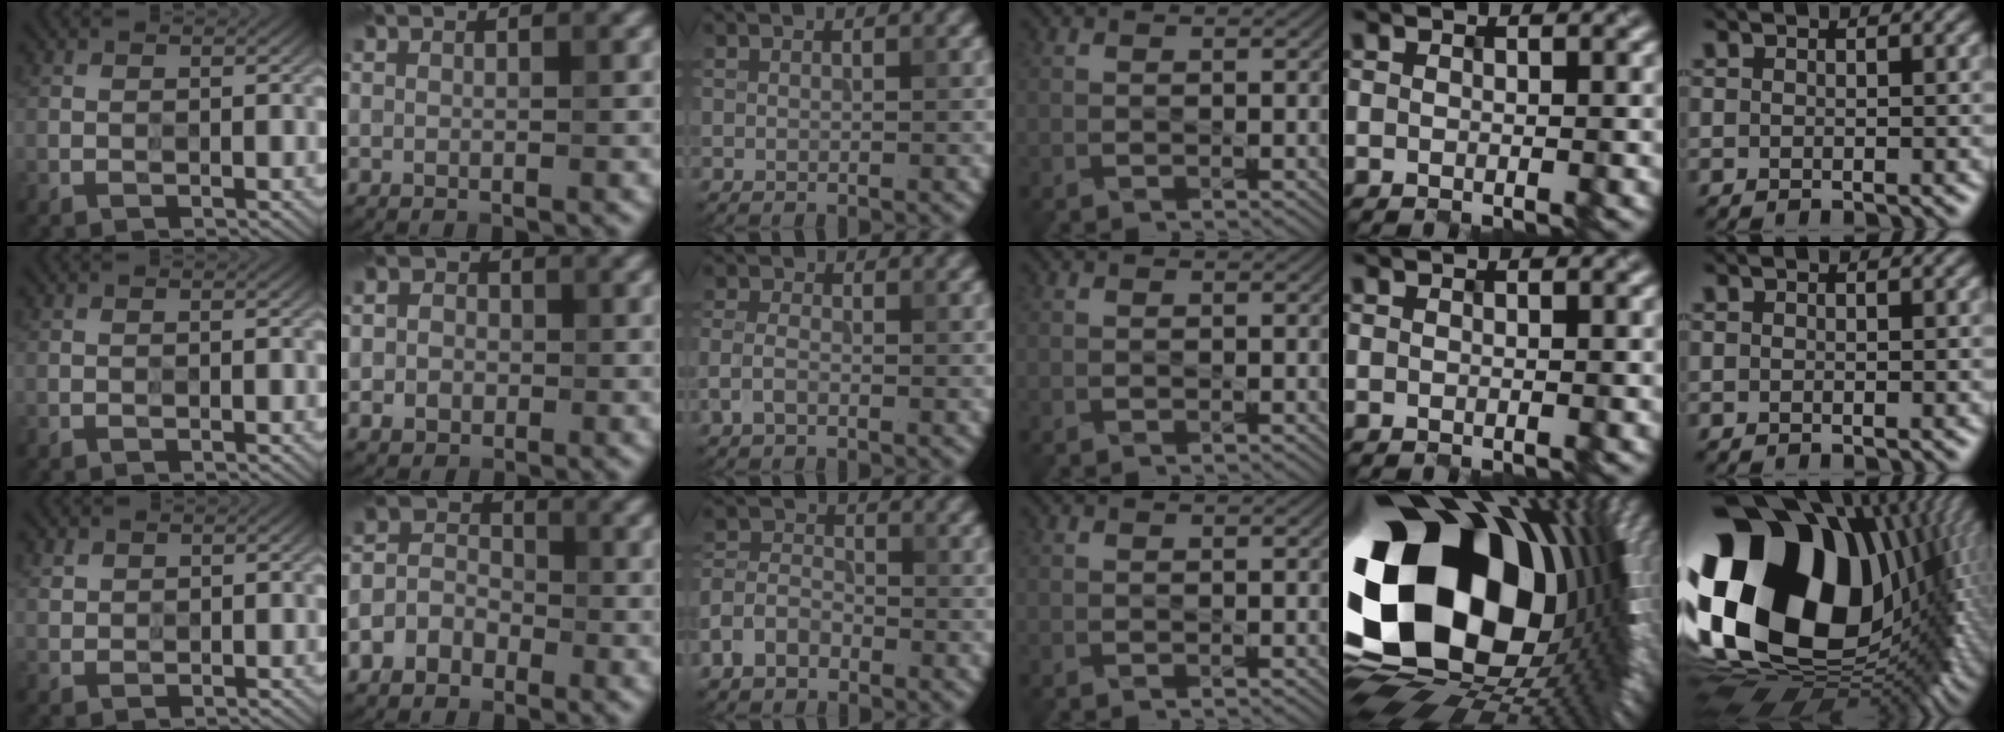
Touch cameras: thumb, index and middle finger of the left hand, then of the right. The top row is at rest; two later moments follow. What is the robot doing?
{"motion": "wipe", "object": "paper plate"}